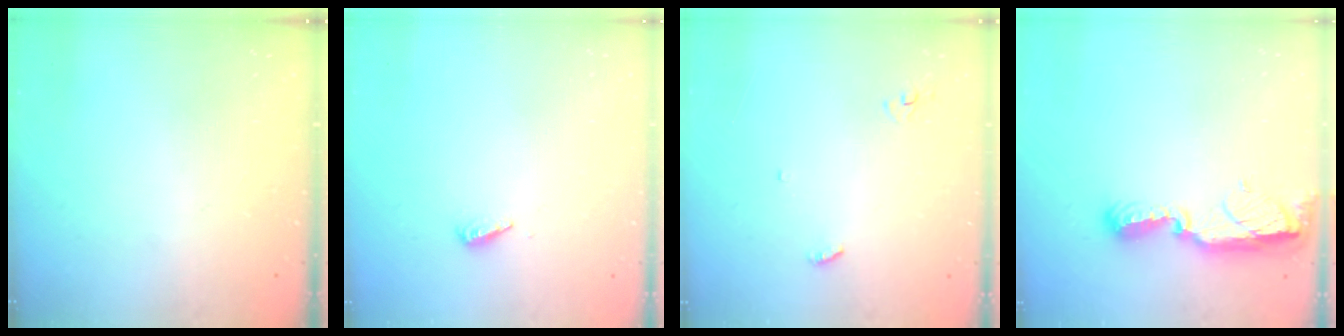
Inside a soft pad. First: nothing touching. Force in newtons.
{"total": 2.9, "press": 2.9, "slide": 0.3}
{"total": 3.3, "press": 3.2, "slide": 0.3}
{"total": 9.0, "press": 9.0, "slide": 0.8}